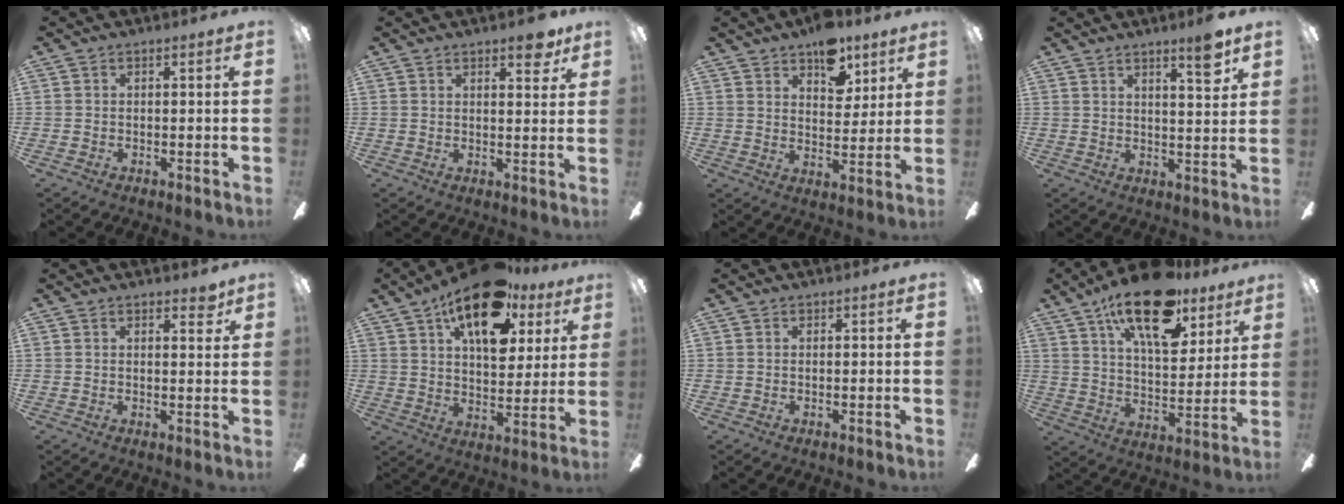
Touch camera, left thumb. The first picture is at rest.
{"total": 5.2, "force": [3.5, 1.8, 3.5], "torque": [-0.035, -0.017, 0.053]}
{"total": 11.2, "force": [7.3, 6.2, 5.8], "torque": [-0.069, -0.030, 0.127]}
{"total": 6.5, "force": [4.4, 0.8, 4.8], "torque": [-0.062, -0.025, 0.064]}
{"total": 2.7, "force": [2.1, 0.7, 1.6], "torque": [-0.012, -0.011, 0.032]}
{"total": 19.4, "force": [11.4, 9.0, 12.8], "torque": [-0.199, -0.043, 0.191]}
{"total": 0.0}
{"total": 21.3, "force": [13.6, 8.8, 13.8], "torque": [-0.228, -0.067, 0.230]}